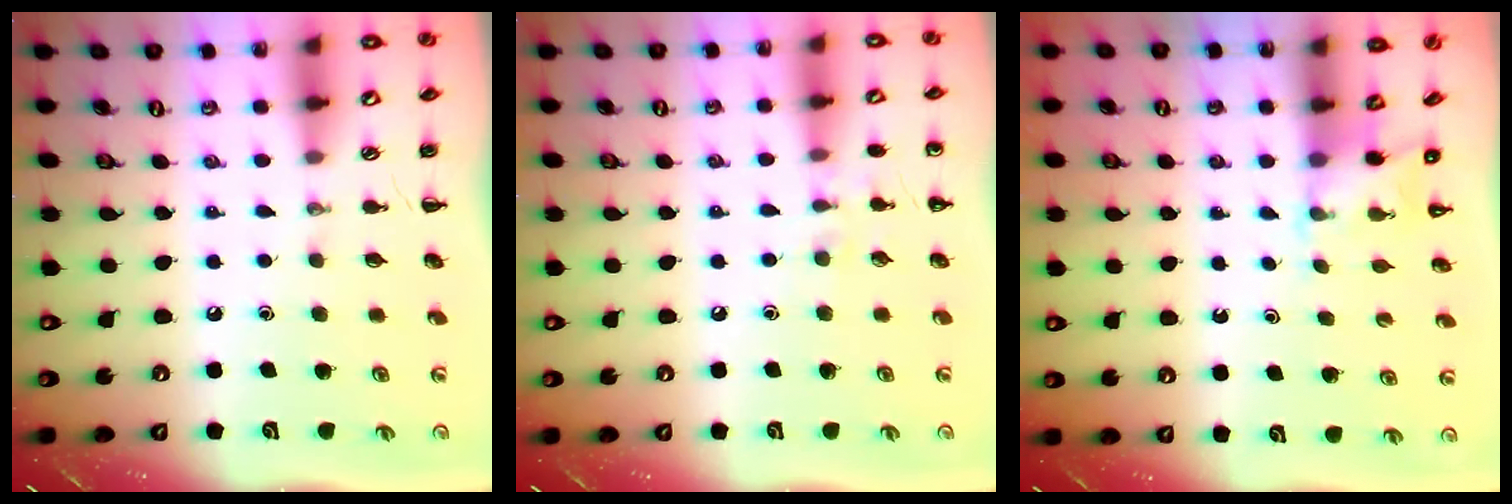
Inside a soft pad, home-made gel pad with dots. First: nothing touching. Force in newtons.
{"total": 6.6, "press": 6.3, "slide": 1.9}
{"total": 3.0, "press": 2.8, "slide": 1.0}